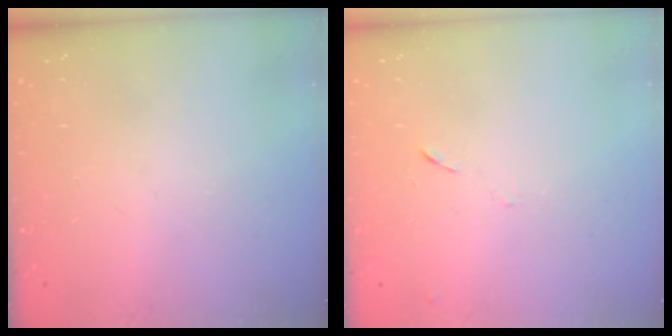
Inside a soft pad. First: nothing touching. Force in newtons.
{"total": 6.3, "press": 6.2, "slide": 0.6}